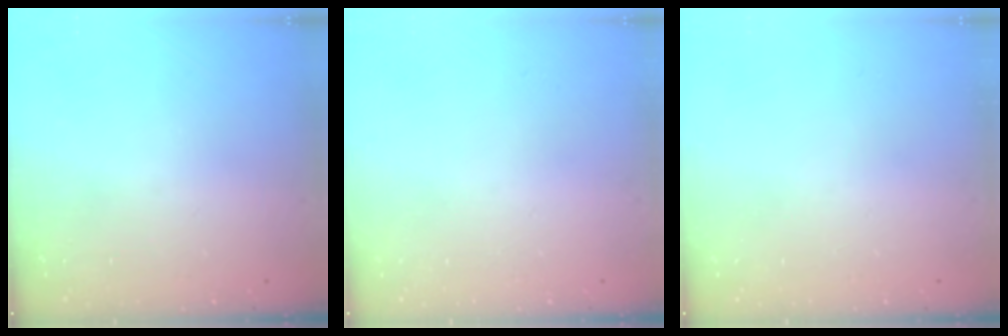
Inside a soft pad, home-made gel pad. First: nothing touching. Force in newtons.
{"total": 0.0}
{"total": 0.0}